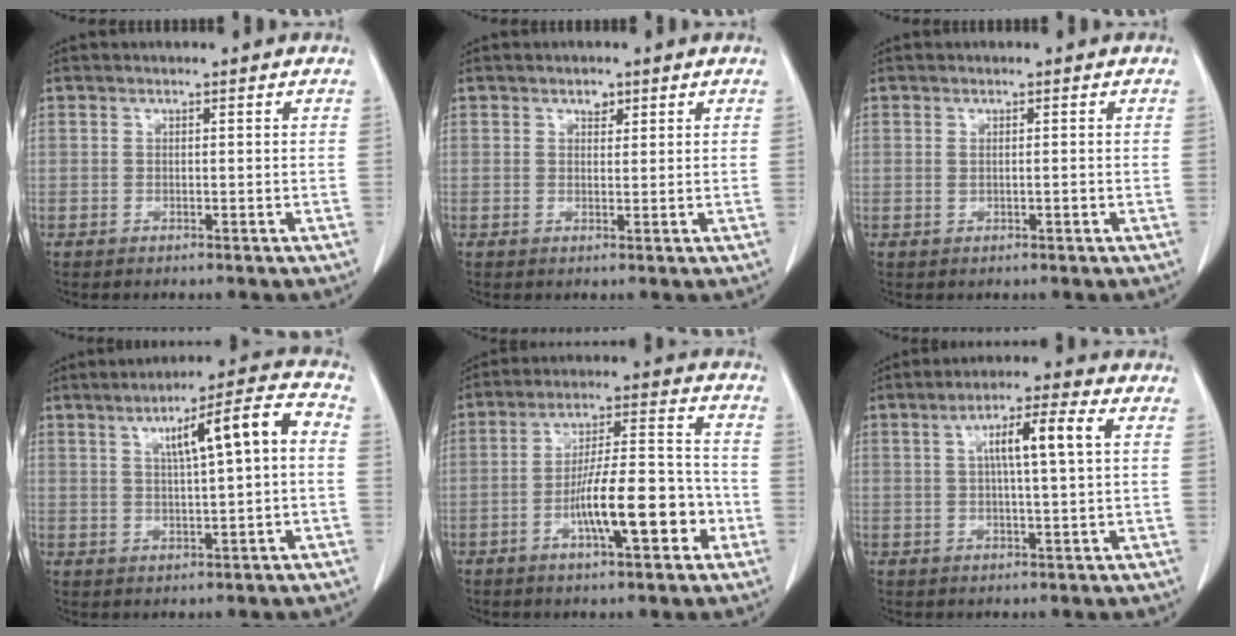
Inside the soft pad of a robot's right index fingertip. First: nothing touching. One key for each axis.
{"total": 1.8, "fx": 1.0, "fy": 1.2, "fz": 0.8, "tx": -0.016, "ty": 0.000, "tz": 0.018}
{"total": 1.4, "fx": -0.2, "fy": 0.5, "fz": 1.2, "tx": -0.033, "ty": 0.007, "tz": 0.004}
{"total": 10.7, "fx": 1.9, "fy": 1.3, "fz": 10.5, "tx": -0.154, "ty": 0.028, "tz": 0.028}
{"total": 13.2, "fx": -4.6, "fy": 3.1, "fz": 12.0, "tx": -0.201, "ty": 0.021, "tz": -0.071}
{"total": 7.8, "fx": 1.8, "fy": 0.6, "fz": 7.6, "tx": -0.133, "ty": 0.012, "tz": 0.030}